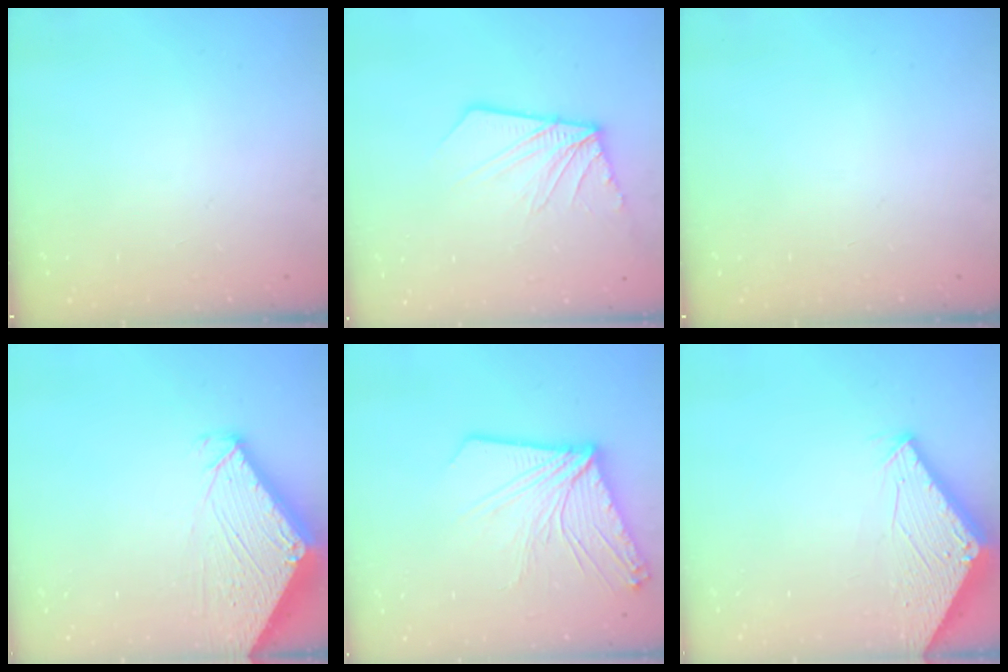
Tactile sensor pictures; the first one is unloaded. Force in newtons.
{"total": 11.8, "press": 11.6, "slide": 1.6}
{"total": 0.0}
{"total": 5.3, "press": 5.3, "slide": 0.3}
{"total": 16.4, "press": 16.2, "slide": 2.2}
{"total": 2.9, "press": 2.9, "slide": 0.1}